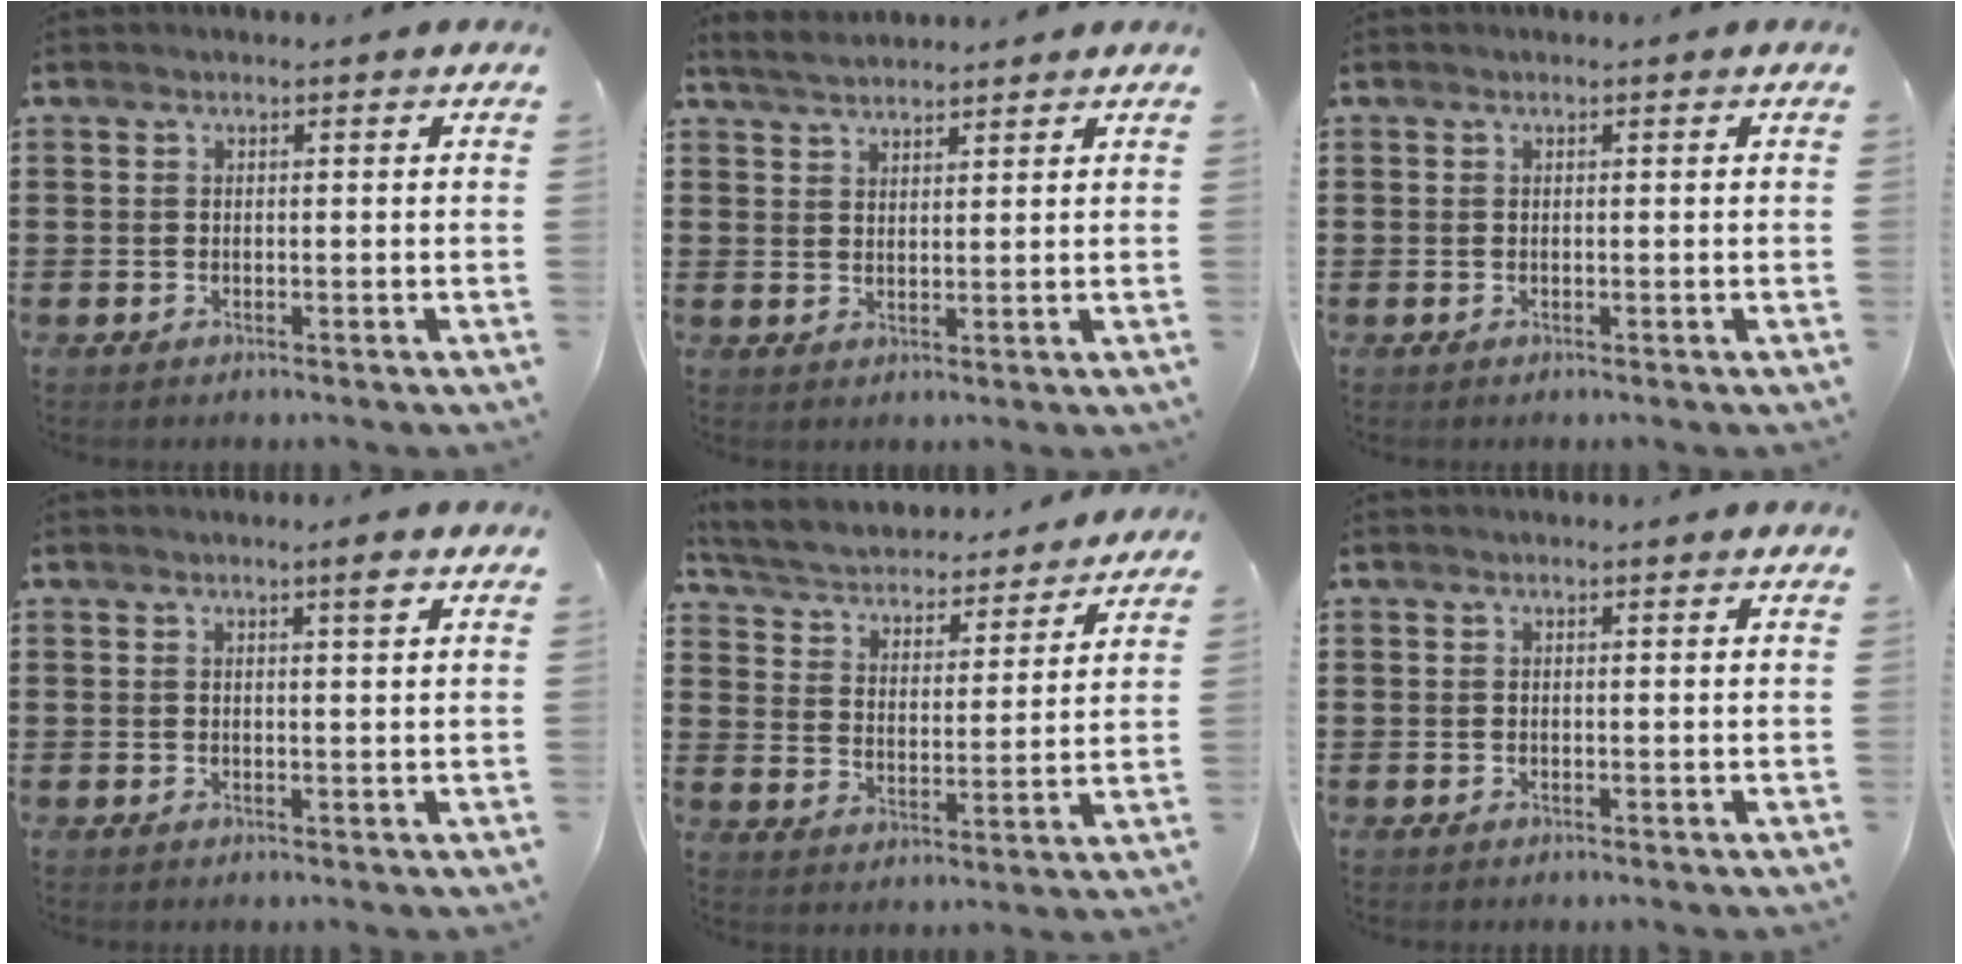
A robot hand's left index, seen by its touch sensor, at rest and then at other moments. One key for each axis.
{"total": 3.0, "fx": 2.9, "fy": 0.5, "fz": 0.6, "tx": -0.022, "ty": 0.001, "tz": 0.055}
{"total": 0.0}
{"total": 2.1, "fx": 1.1, "fy": -0.1, "fz": 1.8, "tx": -0.027, "ty": -0.004, "tz": 0.017}
{"total": 3.7, "fx": 3.7, "fy": 0.4, "fz": 0.4, "tx": -0.032, "ty": -0.032, "tz": 0.055}
{"total": 0.0}